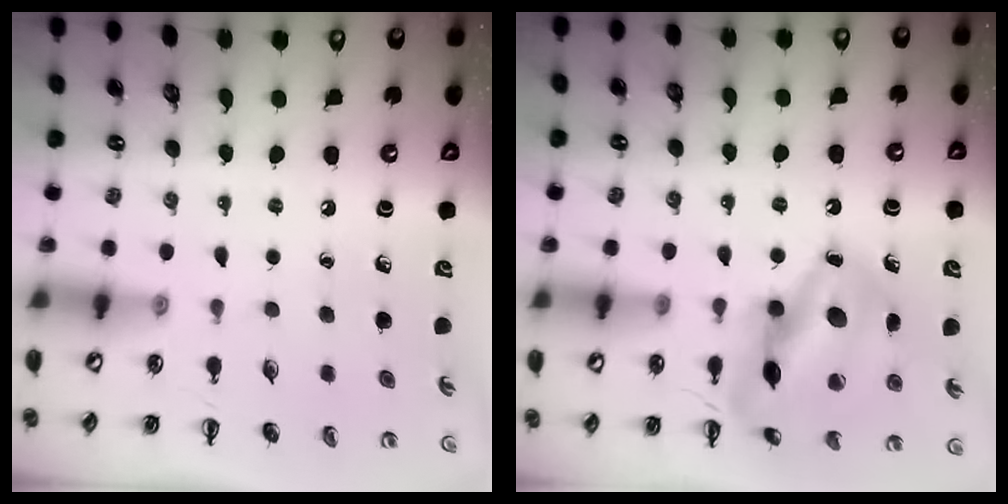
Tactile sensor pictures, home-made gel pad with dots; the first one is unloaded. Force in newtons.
{"total": 15.0, "press": 14.9, "slide": 1.3}